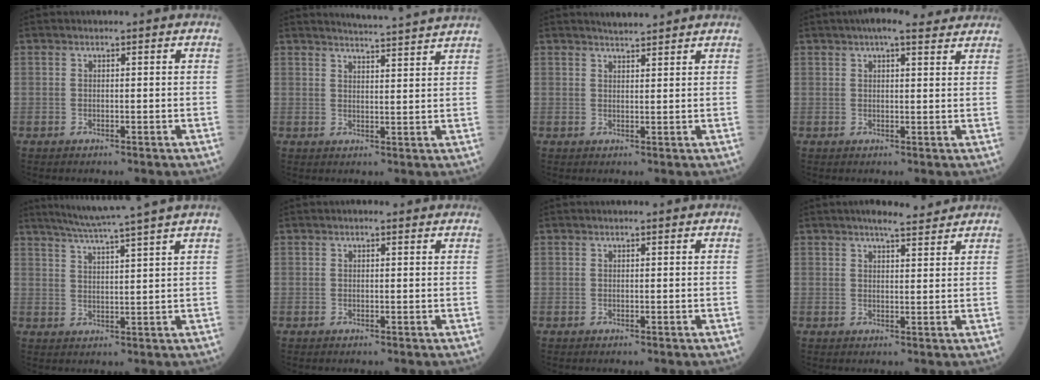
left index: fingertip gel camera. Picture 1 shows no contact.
{"total": 9.3, "force": [9.0, -1.4, 2.1], "torque": [-0.036, -0.007, 0.108]}
{"total": 3.1, "force": [3.0, 0.1, 0.8], "torque": [-0.016, 0.014, 0.048]}
{"total": 7.3, "force": [5.9, 1.6, 3.9], "torque": [-0.056, 0.032, 0.077]}
{"total": 11.4, "force": [9.6, -2.1, 5.7], "torque": [-0.098, 0.004, 0.139]}
{"total": 1.4, "force": [1.1, 0.4, 0.7], "torque": [-0.013, 0.013, 0.013]}
{"total": 0.5, "force": [0.5, 0.0, 0.2], "torque": [-0.005, 0.005, 0.008]}
{"total": 5.3, "force": [4.6, 0.8, 2.3], "torque": [-0.039, 0.015, 0.067]}